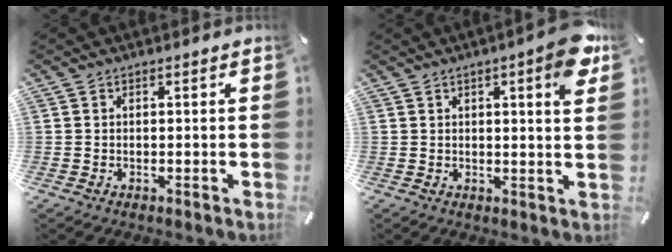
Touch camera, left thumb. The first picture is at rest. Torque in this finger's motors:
{"motor_torque": [0.37, 0.37, 0.16, 0.03, 0.09]}